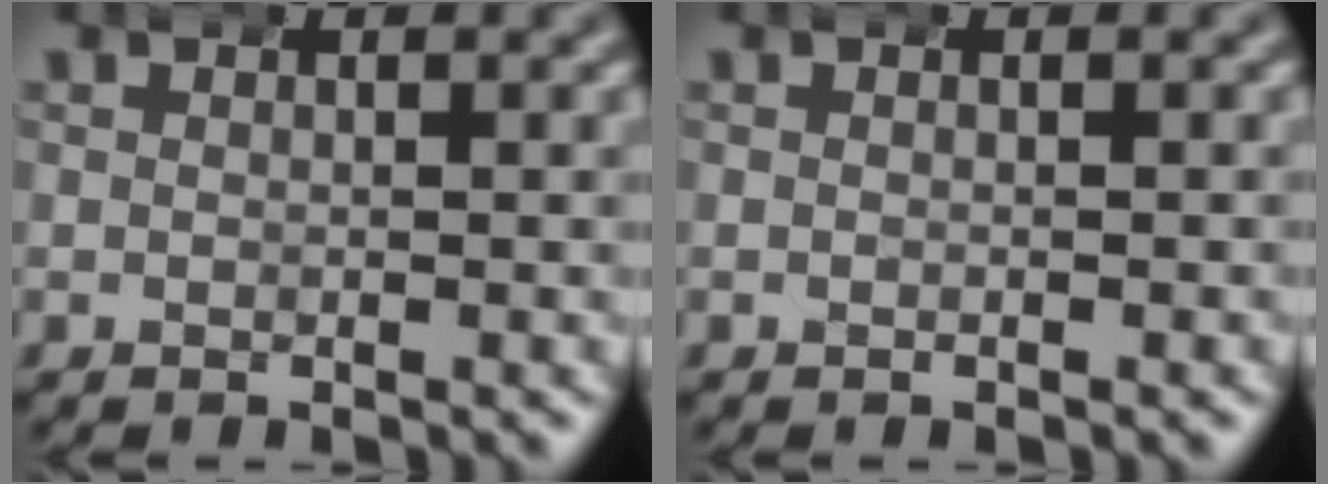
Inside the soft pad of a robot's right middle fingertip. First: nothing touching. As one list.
[{"total": 0.0}]